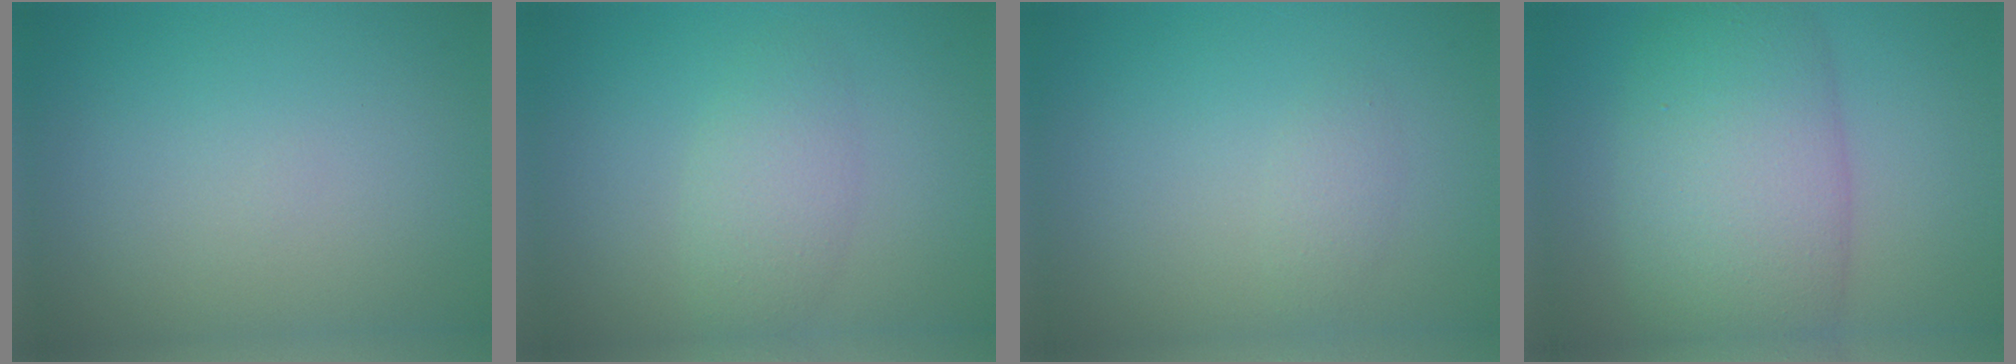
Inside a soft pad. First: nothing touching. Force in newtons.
{"total": 2.8, "press": 2.8, "slide": 0.1}
{"total": 1.1, "press": 1.1, "slide": 0.0}
{"total": 10.0, "press": 10.0, "slide": 0.5}